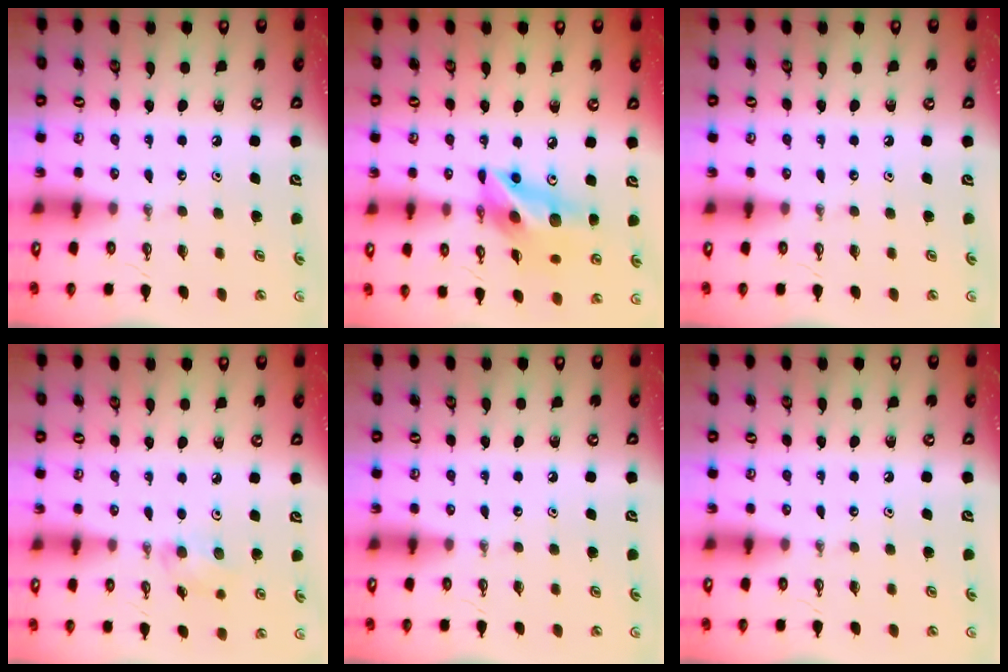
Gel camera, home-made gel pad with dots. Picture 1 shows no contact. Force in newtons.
{"total": 15.4, "press": 15.0, "slide": 3.5}
{"total": 0.0}
{"total": 6.9, "press": 5.4, "slide": 4.3}
{"total": 0.0}
{"total": 0.0}